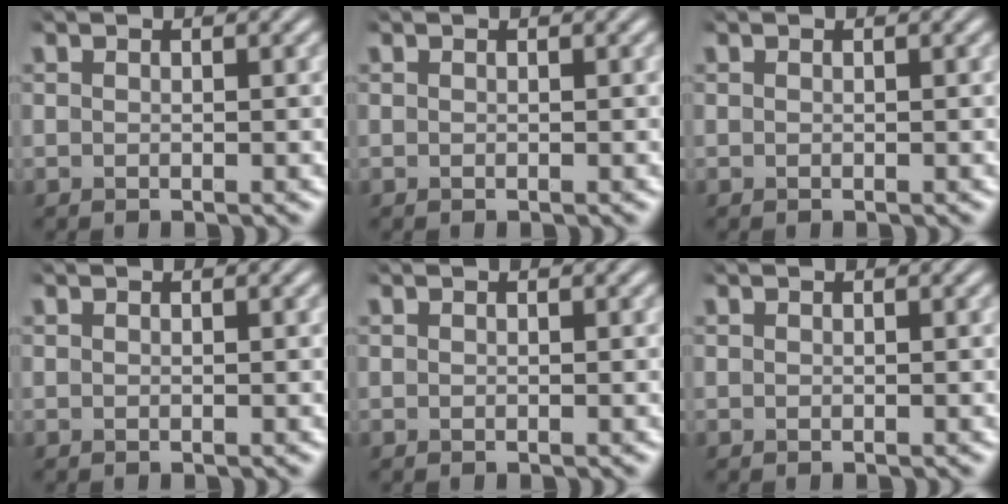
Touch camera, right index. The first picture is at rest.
{"total": 0.0}
{"total": 0.0}
{"total": 0.0}
{"total": 0.0}
{"total": 0.0}